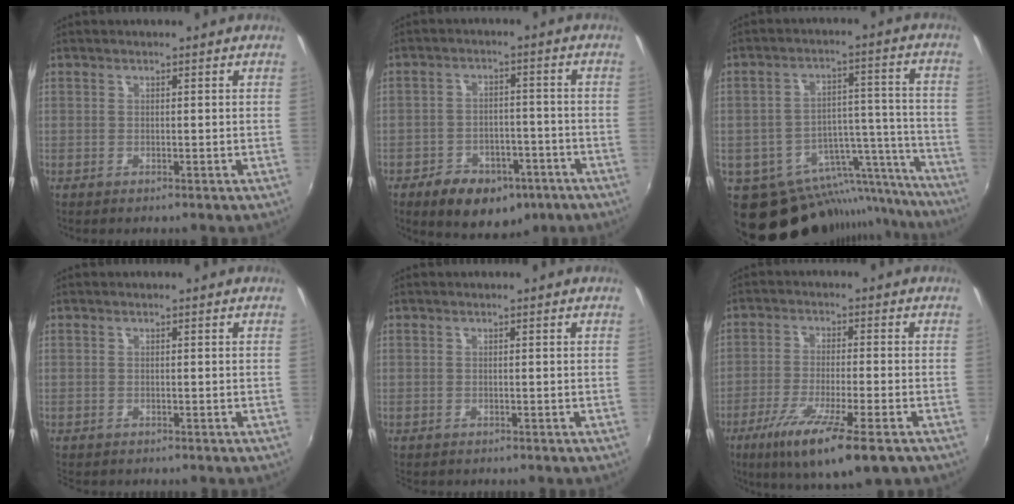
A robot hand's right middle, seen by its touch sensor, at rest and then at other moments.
{"total": 13.2, "force": [-8.2, 7.9, 6.8], "torque": [-0.140, 0.013, -0.105]}
{"total": 21.4, "force": [-17.5, 9.6, 7.4], "torque": [-0.117, 0.037, -0.229]}
{"total": 1.4, "force": [-1.2, 0.4, 0.4], "torque": [-0.011, -0.007, -0.017]}
{"total": 0.8, "force": [-0.7, 0.2, 0.3], "torque": [-0.008, -0.002, -0.011]}
{"total": 13.4, "force": [-7.8, 2.0, 10.7], "torque": [-0.207, -0.042, -0.135]}